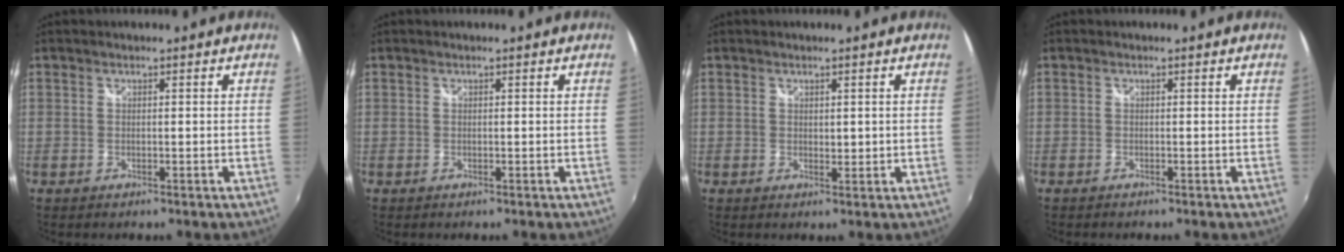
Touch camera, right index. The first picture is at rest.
{"total": 0.0}
{"total": 1.4, "force": [0.7, 0.8, 0.9], "torque": [-0.011, -0.002, 0.012]}
{"total": 0.5, "force": [-0.5, 0.2, 0.0], "torque": [-0.001, -0.004, -0.011]}